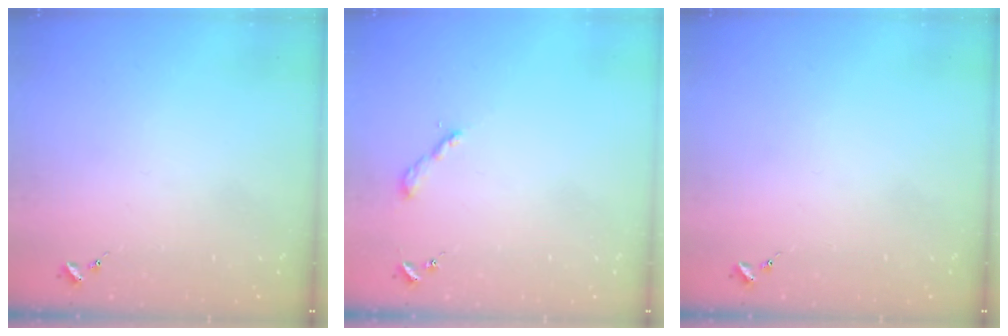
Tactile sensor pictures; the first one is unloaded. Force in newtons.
{"total": 2.2, "press": 2.2, "slide": 0.2}
{"total": 0.0}